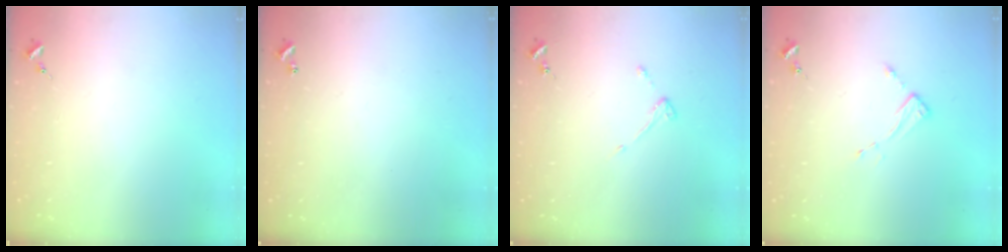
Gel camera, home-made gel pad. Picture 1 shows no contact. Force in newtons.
{"total": 1.0, "press": 1.0, "slide": 0.2}
{"total": 3.0, "press": 3.0, "slide": 0.4}
{"total": 3.9, "press": 3.9, "slide": 0.2}